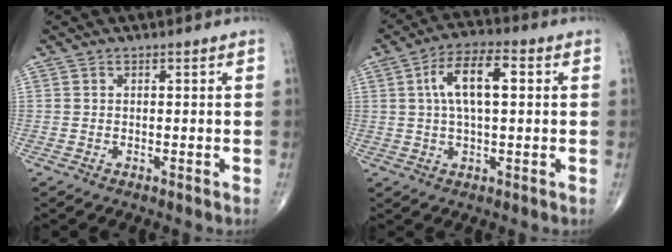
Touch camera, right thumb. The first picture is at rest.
{"total": 10.1, "force": [2.0, 4.2, 9.0], "torque": [-0.159, 0.020, 0.030]}